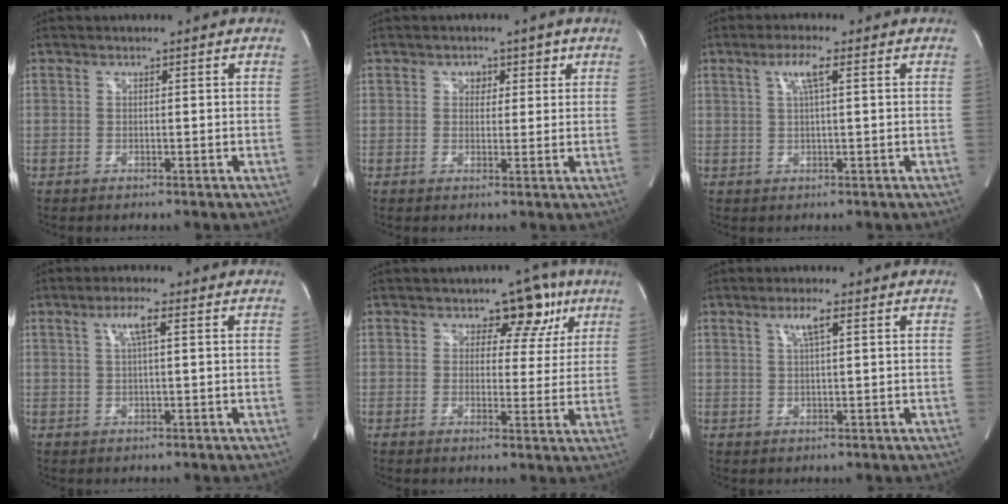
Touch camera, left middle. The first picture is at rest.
{"total": 2.6, "force": [1.2, 2.1, 1.1], "torque": [-0.009, 0.007, 0.015]}
{"total": 3.6, "force": [1.4, 0.0, 3.4], "torque": [-0.067, 0.006, 0.026]}
{"total": 3.5, "force": [1.2, 0.1, 3.2], "torque": [-0.063, 0.006, 0.023]}
{"total": 7.0, "force": [3.5, 4.7, 3.7], "torque": [-0.016, 0.016, 0.040]}
{"total": 3.0, "force": [1.4, 0.1, 2.7], "torque": [-0.053, 0.002, 0.026]}